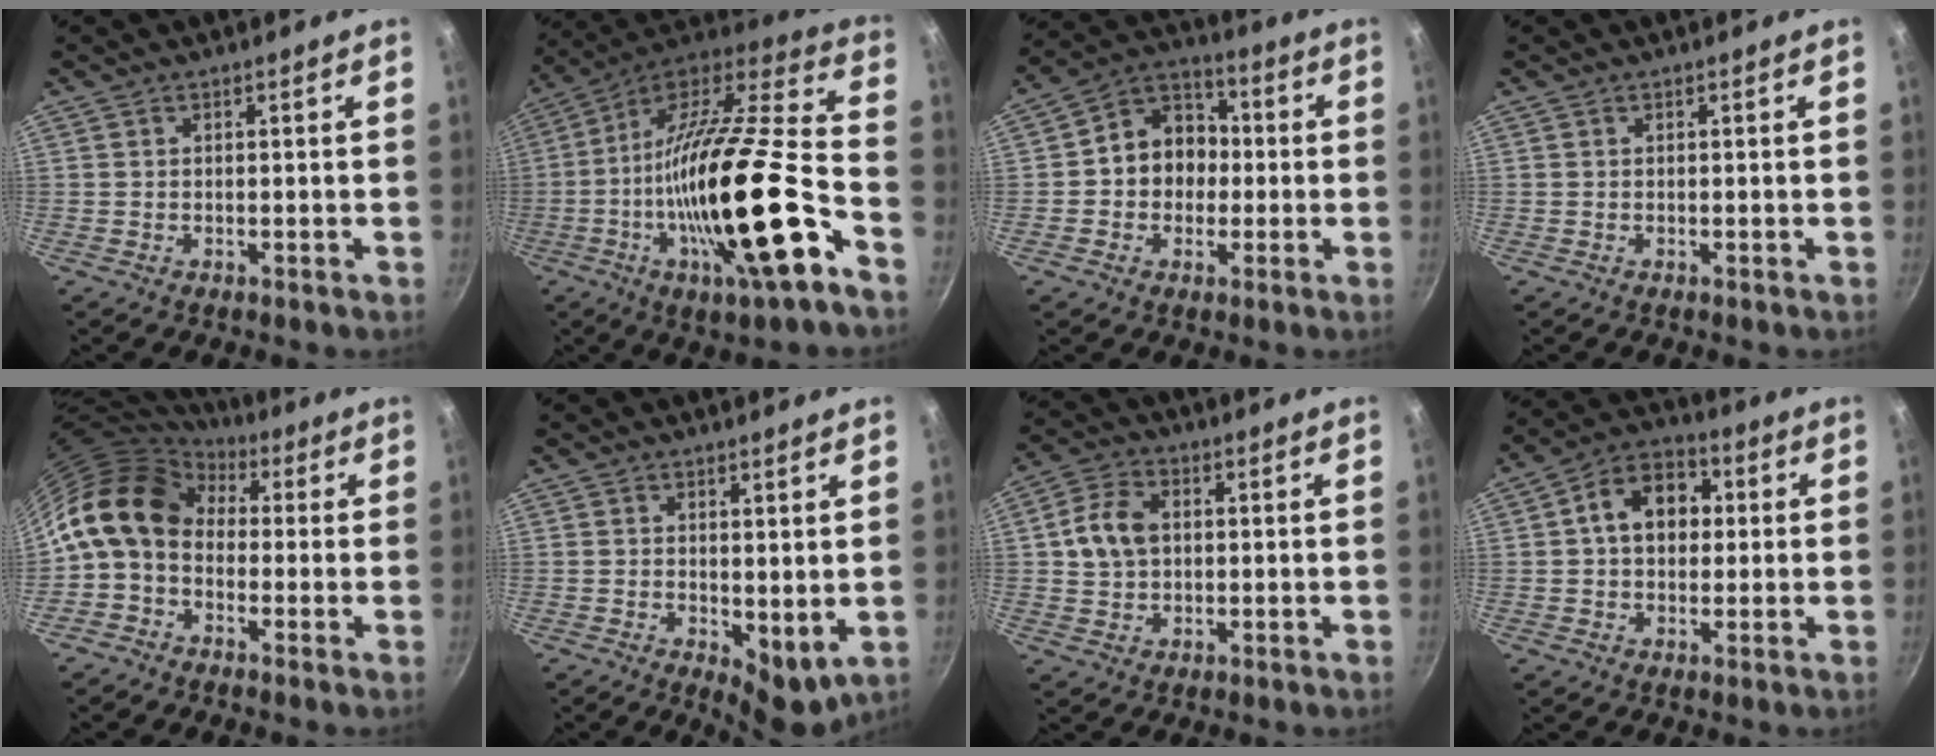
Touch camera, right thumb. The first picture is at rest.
{"total": 29.5, "force": [-9.7, 7.3, 26.9], "torque": [-0.427, 0.017, -0.177]}
{"total": 11.2, "force": [-0.4, 9.4, 6.0], "torque": [-0.046, 0.031, -0.026]}
{"total": 0.0}
{"total": 12.5, "force": [1.0, 9.5, 8.1], "torque": [-0.125, 0.032, -0.005]}
{"total": 5.7, "force": [1.0, 2.9, 4.8], "torque": [-0.054, -0.019, 0.022]}
{"total": 7.9, "force": [1.0, 5.9, 5.2], "torque": [-0.087, 0.014, 0.012]}
{"total": 11.2, "force": [1.7, 8.2, 7.5], "torque": [-0.079, 0.023, 0.010]}